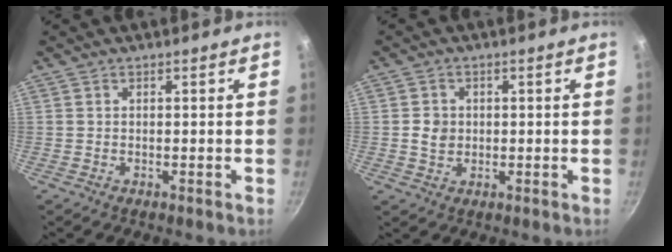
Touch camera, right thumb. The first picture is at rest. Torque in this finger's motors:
{"motor_torque": [-0.01, -0.03, 0.24, 0.03, -0.02]}